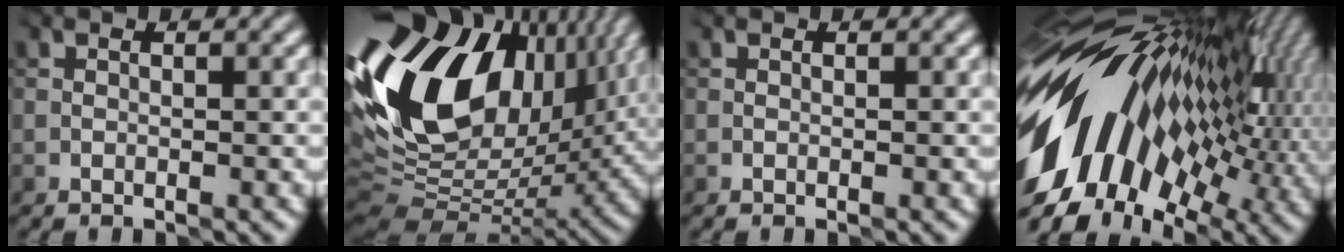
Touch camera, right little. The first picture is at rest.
{"total": 18.2, "force": [7.0, 11.7, 12.1], "torque": [-0.243, 0.024, 0.114]}
{"total": 0.0}
{"total": 18.0, "force": [0.2, 10.4, 14.6], "torque": [-0.244, -0.011, 0.001]}